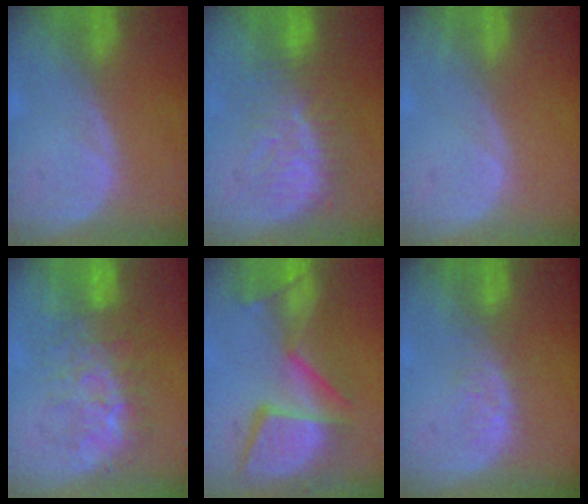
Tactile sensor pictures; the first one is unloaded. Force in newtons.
{"total": 8.0, "press": 7.8, "slide": 1.6}
{"total": 0.0}
{"total": 8.2, "press": 7.9, "slide": 2.3}
{"total": 12.6, "press": 11.2, "slide": 5.8}
{"total": 2.8, "press": 2.8, "slide": 0.3}